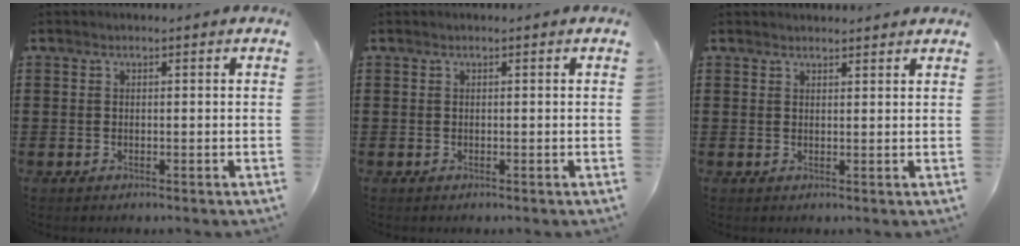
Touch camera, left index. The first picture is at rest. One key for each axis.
{"total": 0.0}
{"total": 1.5, "fx": 1.5, "fy": 0.1, "fz": 0.1, "tx": -0.005, "ty": 0.001, "tz": 0.029}